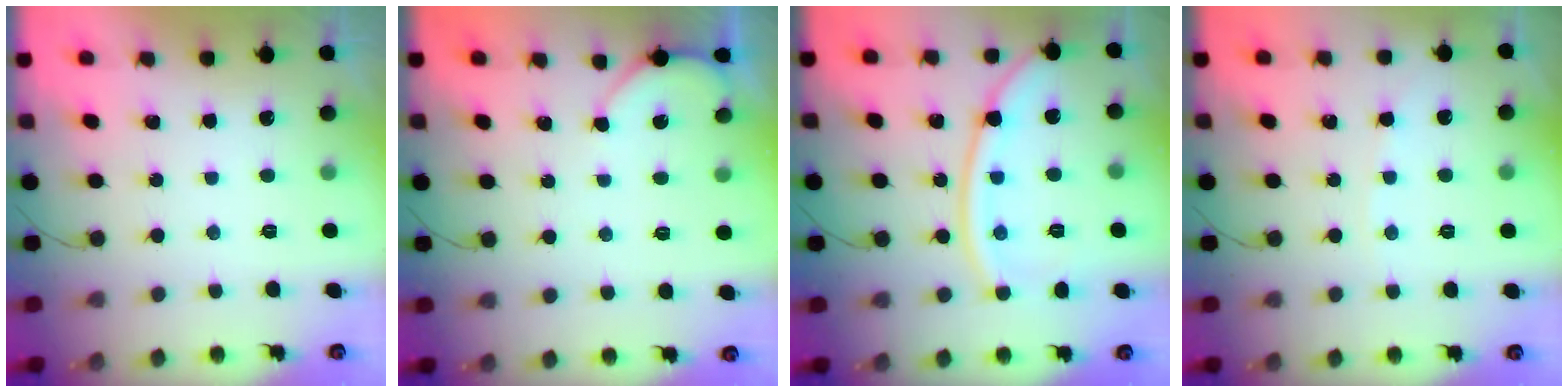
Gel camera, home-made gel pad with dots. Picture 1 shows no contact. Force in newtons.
{"total": 2.3, "press": 2.2, "slide": 0.4}
{"total": 12.4, "press": 12.4, "slide": 0.9}
{"total": 1.8, "press": 1.8, "slide": 0.3}